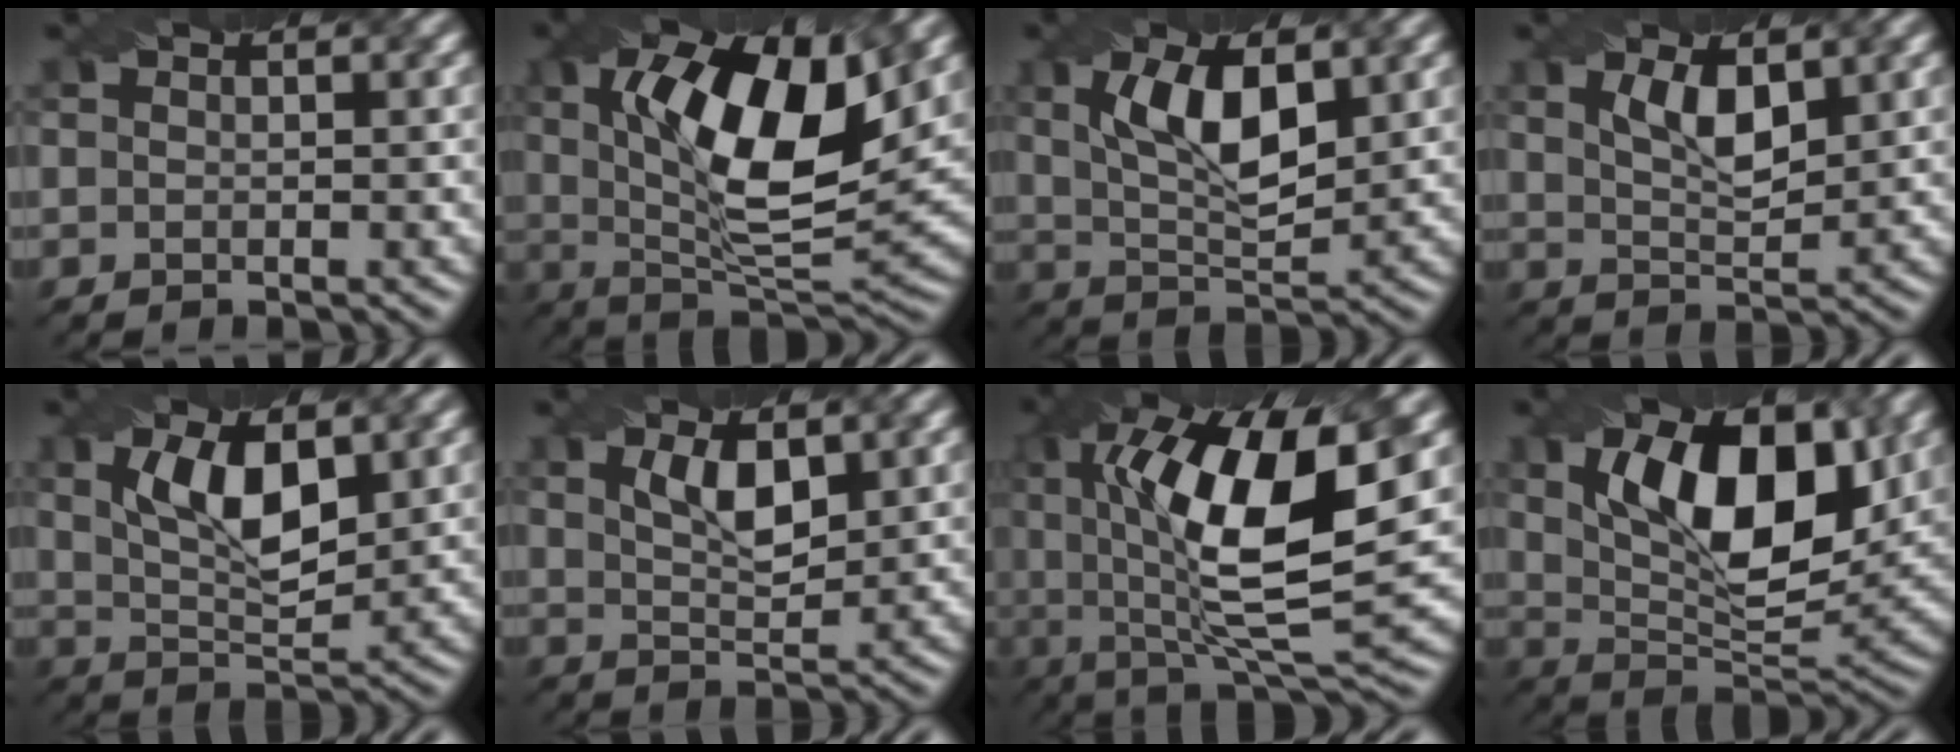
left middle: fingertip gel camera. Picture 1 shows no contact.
{"total": 12.9, "force": [3.4, 4.7, 11.5], "torque": [-0.186, 0.003, 0.054]}
{"total": 7.4, "force": [2.1, 3.1, 6.4], "torque": [-0.120, 0.005, 0.040]}
{"total": 3.9, "force": [1.8, 1.5, 3.2], "torque": [-0.065, -0.002, 0.035]}
{"total": 6.8, "force": [2.1, 2.9, 5.7], "torque": [-0.110, 0.001, 0.040]}
{"total": 3.8, "force": [1.7, 1.5, 3.1], "torque": [-0.061, -0.001, 0.033]}
{"total": 14.6, "force": [2.8, 4.7, 13.6], "torque": [-0.229, 0.000, 0.047]}
{"total": 11.5, "force": [3.5, 5.3, 9.5], "torque": [-0.151, 0.001, 0.056]}